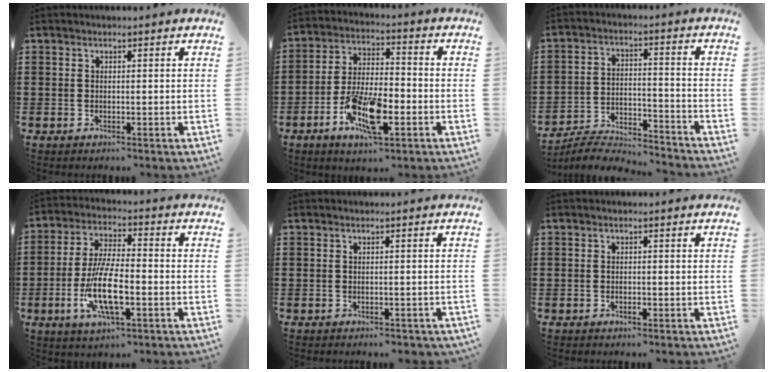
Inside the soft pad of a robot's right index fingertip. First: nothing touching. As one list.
[{"total": 11.4, "force": [-4.9, 4.4, 9.3], "torque": [-0.191, 0.004, -0.087]}, {"total": 5.8, "force": [-5.7, 0.3, 0.9], "torque": [-0.029, 0.001, -0.117]}, {"total": 10.7, "force": [-3.1, 3.6, 9.6], "torque": [-0.209, -0.012, -0.060]}, {"total": 0.9, "force": [-0.8, 0.2, 0.2], "torque": [-0.009, -0.002, -0.017]}, {"total": 0.8, "force": [-0.5, 0.3, 0.6], "torque": [-0.014, -0.003, -0.009]}]